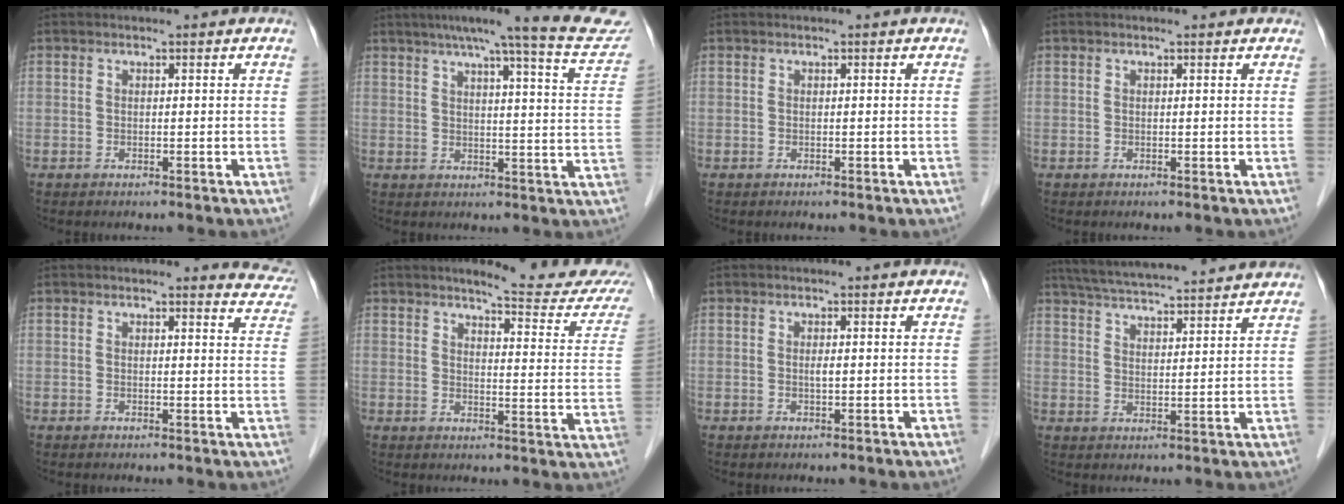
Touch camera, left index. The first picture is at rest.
{"total": 17.8, "force": [15.3, 0.8, 9.1], "torque": [-0.118, -0.013, 0.173]}
{"total": 0.0}
{"total": 0.9, "force": [0.8, 0.3, 0.4], "torque": [-0.011, 0.009, 0.007]}
{"total": 5.6, "force": [5.4, 1.3, 0.5], "torque": [0.015, -0.025, 0.027]}
{"total": 14.0, "force": [13.0, 0.4, 5.2], "torque": [-0.057, -0.061, 0.136]}
{"total": 0.8, "force": [0.0, 0.1, 0.8], "torque": [-0.016, -0.001, 0.000]}
{"total": 16.9, "force": [15.4, 1.1, 6.8], "torque": [-0.120, 0.040, 0.221]}